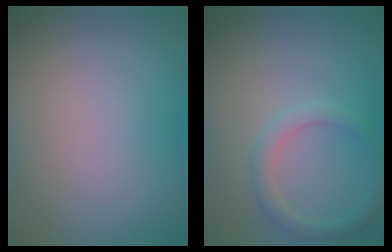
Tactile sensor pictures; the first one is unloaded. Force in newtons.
{"total": 2.0, "press": 2.0, "slide": 0.1}